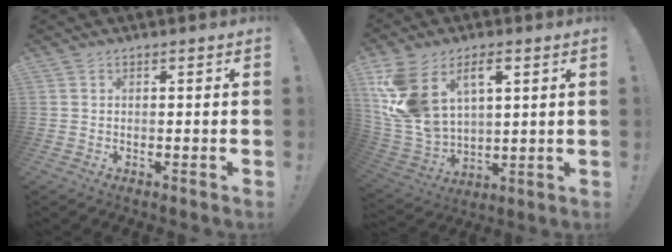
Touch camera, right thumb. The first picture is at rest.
{"total": 16.2, "force": [7.3, 10.0, 10.5], "torque": [-0.231, -0.039, 0.135]}